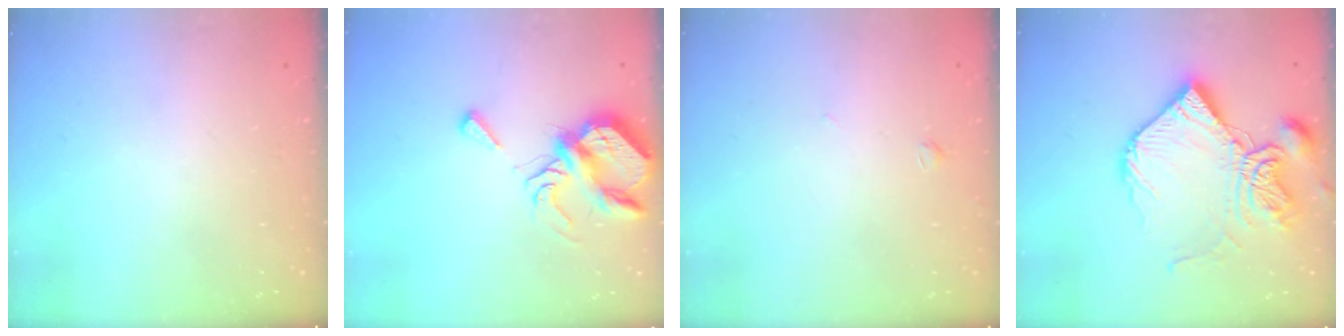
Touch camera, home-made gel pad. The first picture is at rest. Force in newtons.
{"total": 8.0, "press": 8.0, "slide": 0.9}
{"total": 1.5, "press": 1.4, "slide": 0.5}
{"total": 17.7, "press": 17.6, "slide": 1.9}